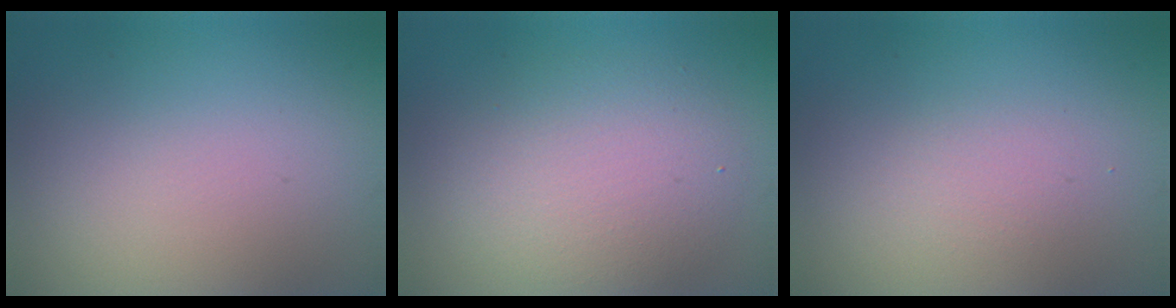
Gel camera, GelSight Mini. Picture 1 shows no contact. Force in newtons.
{"total": 4.5, "press": 4.4, "slide": 0.4}
{"total": 1.2, "press": 1.2, "slide": 0.1}